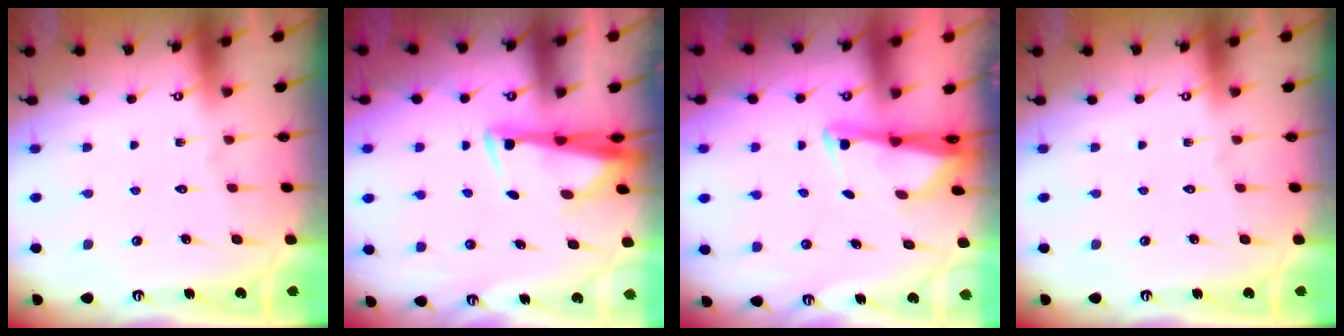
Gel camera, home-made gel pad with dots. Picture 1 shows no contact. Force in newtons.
{"total": 3.3, "press": 3.1, "slide": 1.0}
{"total": 2.6, "press": 2.6, "slide": 0.5}
{"total": 0.0}